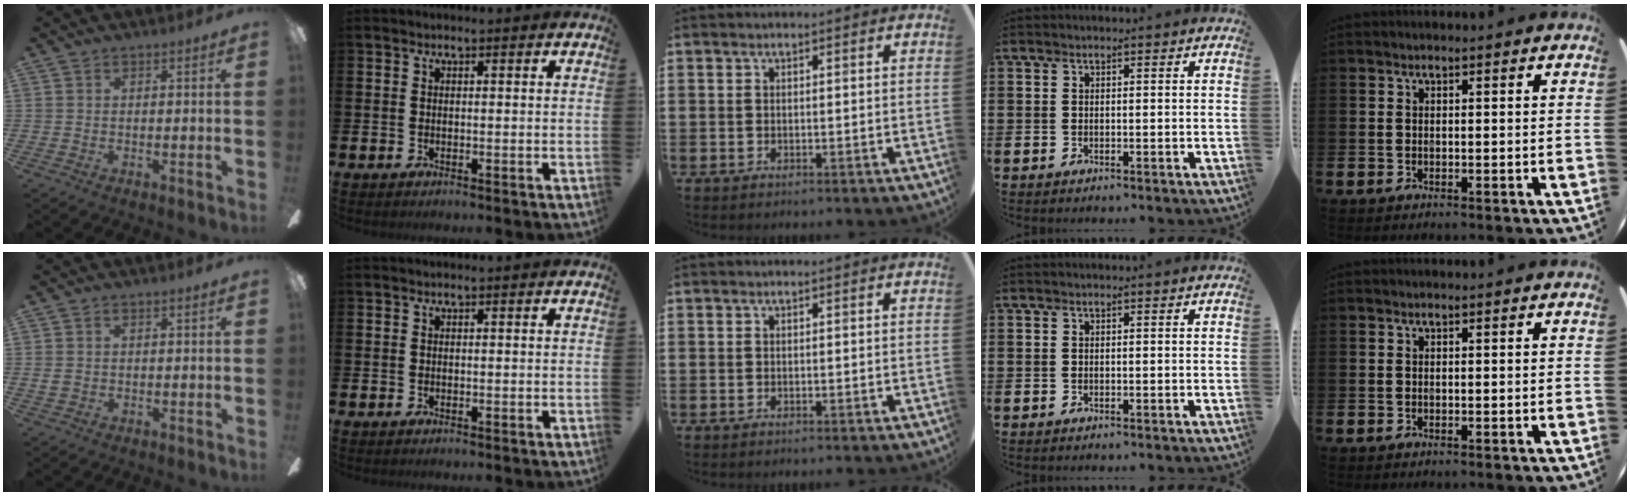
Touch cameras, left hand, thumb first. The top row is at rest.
{"thumb": {"total": 1.4, "force": [0.0, 1.1, 0.8], "torque": [-0.016, 0.006, -0.002]}}